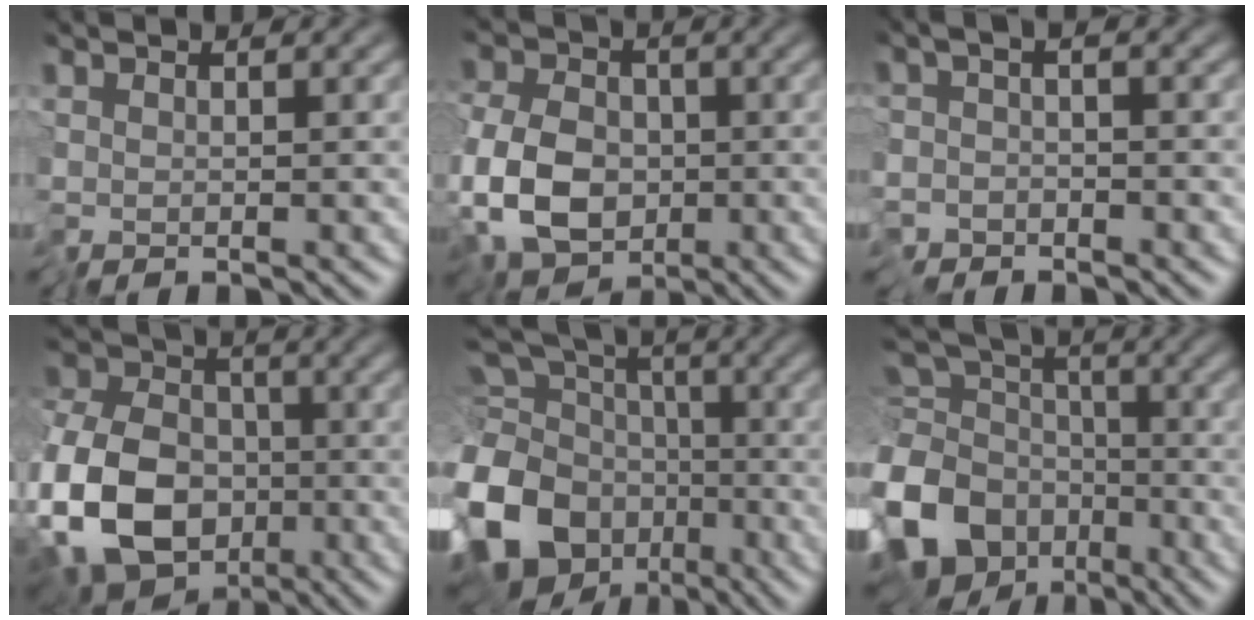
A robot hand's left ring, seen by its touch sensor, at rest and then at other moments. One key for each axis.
{"total": 10.0, "fx": -3.4, "fy": 6.9, "fz": 6.4, "tx": -0.126, "ty": -0.016, "tz": -0.078}
{"total": 3.3, "fx": -1.4, "fy": 1.6, "fz": 2.5, "tx": -0.054, "ty": -0.015, "tz": -0.030}
{"total": 16.2, "fx": -6.2, "fy": 11.8, "fz": 9.3, "tx": -0.205, "ty": -0.032, "tz": -0.136}
{"total": 14.4, "fx": -4.7, "fy": 10.6, "fz": 8.4, "tx": -0.217, "ty": -0.031, "tz": -0.083}
{"total": 13.9, "fx": -6.1, "fy": 10.0, "fz": 7.5, "tx": -0.199, "ty": -0.031, "tz": -0.111}